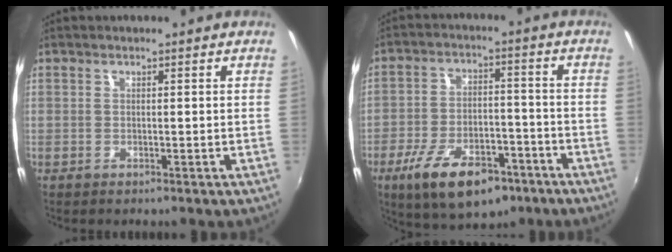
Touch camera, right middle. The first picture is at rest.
{"total": 15.3, "force": [-9.1, 7.1, 10.1], "torque": [-0.200, -0.012, -0.142]}